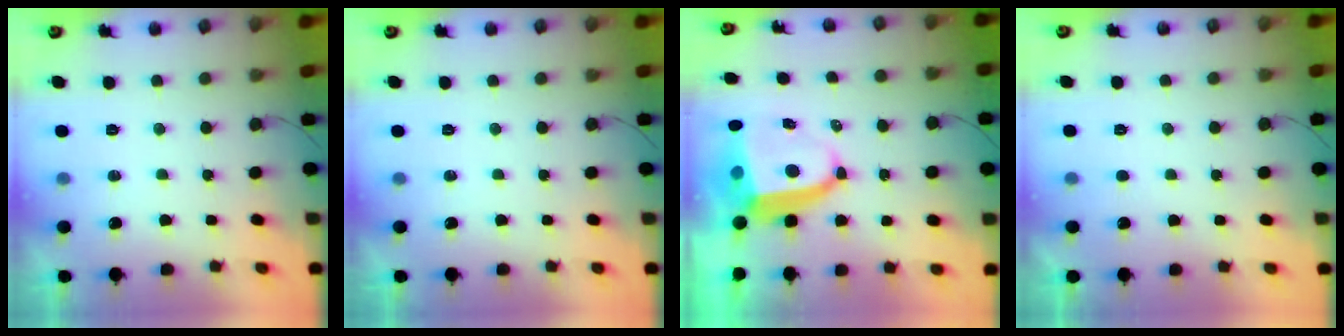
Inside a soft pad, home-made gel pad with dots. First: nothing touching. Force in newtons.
{"total": 0.0}
{"total": 7.9, "press": 7.8, "slide": 1.2}
{"total": 1.4, "press": 1.4, "slide": 0.3}